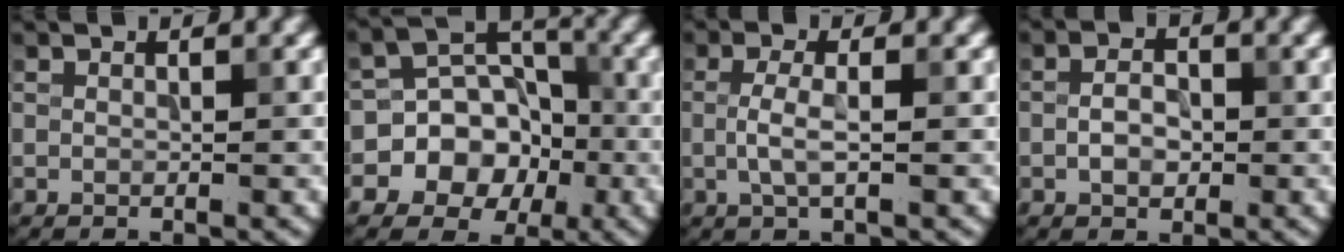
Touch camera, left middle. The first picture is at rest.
{"total": 10.8, "force": [-4.0, 9.6, 3.0], "torque": [-0.056, 0.009, -0.088]}
{"total": 2.3, "force": [-0.3, 0.6, 2.2], "torque": [-0.049, 0.000, -0.008]}
{"total": 2.3, "force": [-0.5, 1.5, 1.7], "torque": [-0.031, 0.003, -0.012]}